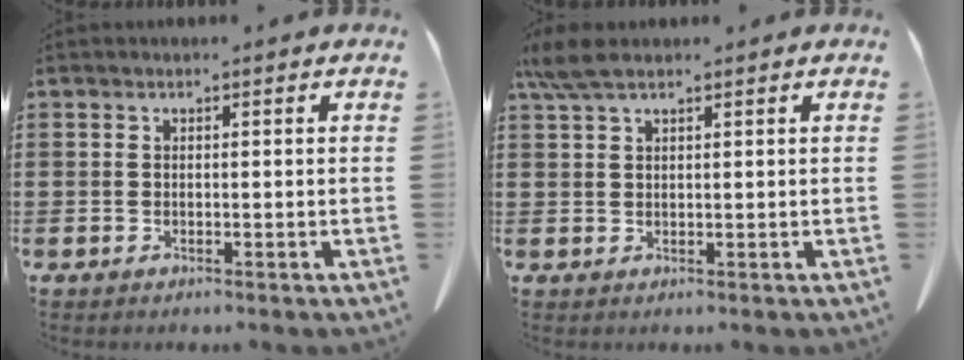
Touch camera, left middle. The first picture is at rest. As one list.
[{"total": 3.8, "force": [2.4, 1.0, 2.7], "torque": [-0.066, 0.002, 0.043]}]